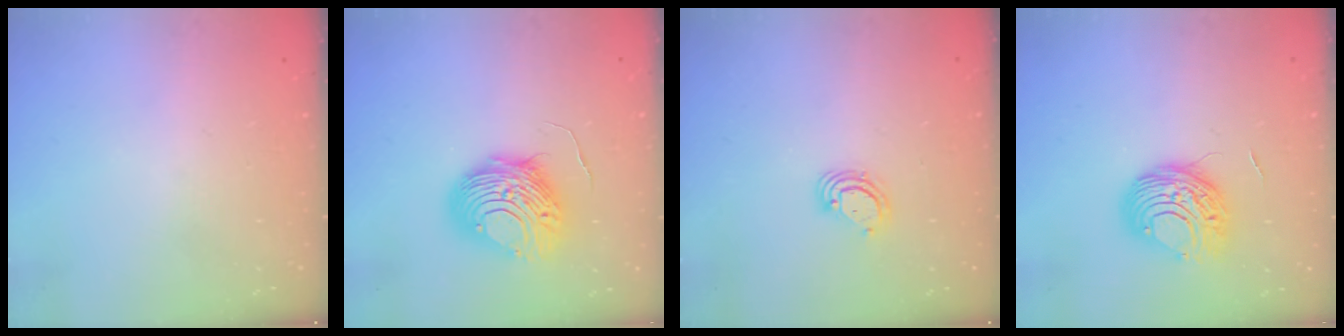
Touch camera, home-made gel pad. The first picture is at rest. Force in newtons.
{"total": 11.1, "press": 11.1, "slide": 0.7}
{"total": 3.6, "press": 3.6, "slide": 0.3}
{"total": 9.4, "press": 9.4, "slide": 0.8}